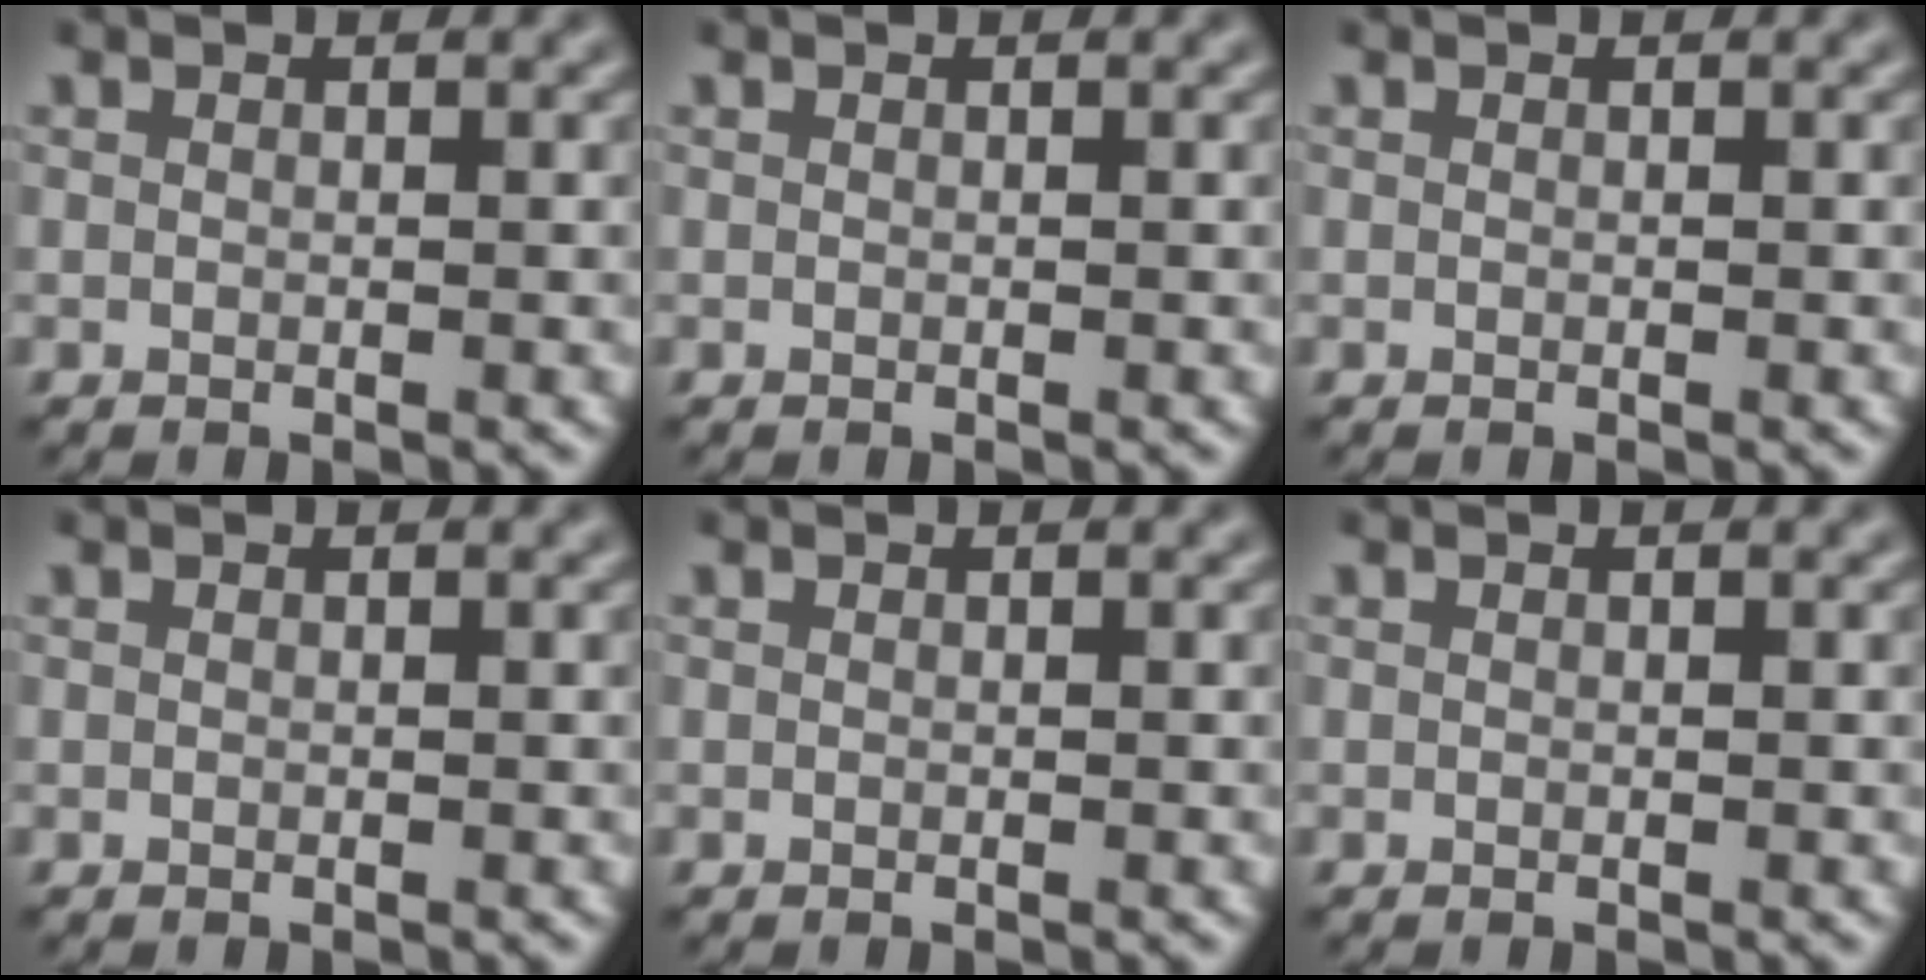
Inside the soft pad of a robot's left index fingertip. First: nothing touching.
{"total": 0.0}
{"total": 0.0}
{"total": 0.0}
{"total": 0.0}
{"total": 0.0}